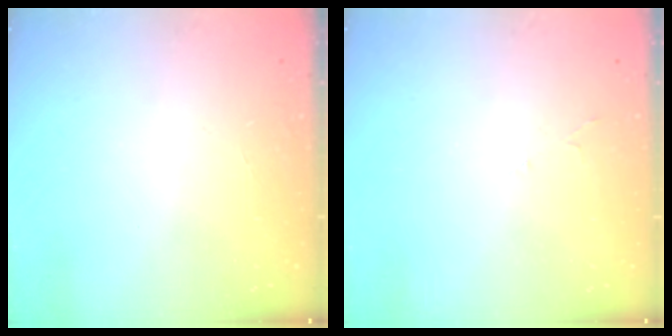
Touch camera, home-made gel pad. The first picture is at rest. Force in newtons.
{"total": 2.8, "press": 2.8, "slide": 0.5}